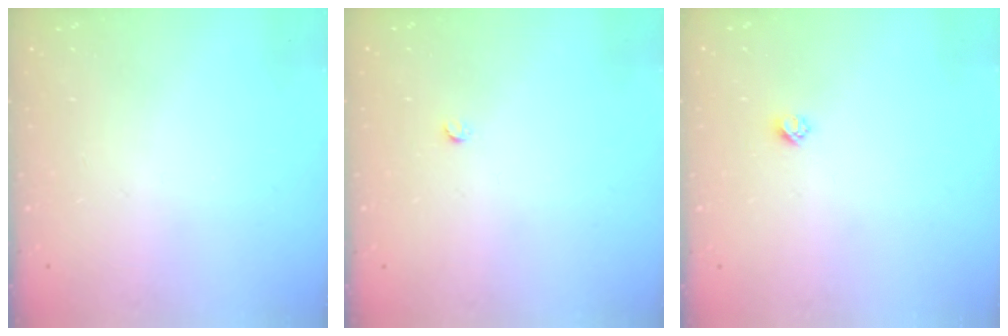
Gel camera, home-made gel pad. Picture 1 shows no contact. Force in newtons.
{"total": 2.4, "press": 2.4, "slide": 0.3}
{"total": 2.4, "press": 2.4, "slide": 0.2}